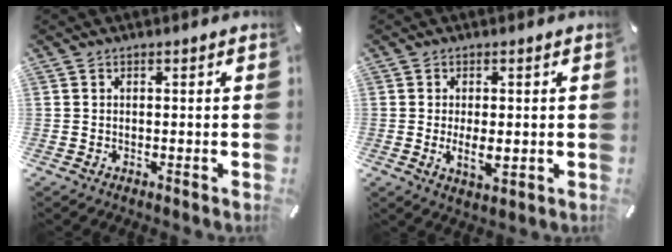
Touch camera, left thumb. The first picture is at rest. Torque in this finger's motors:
{"motor_torque": [0.95, 1.15, 0.48, 0.06, 0.07]}